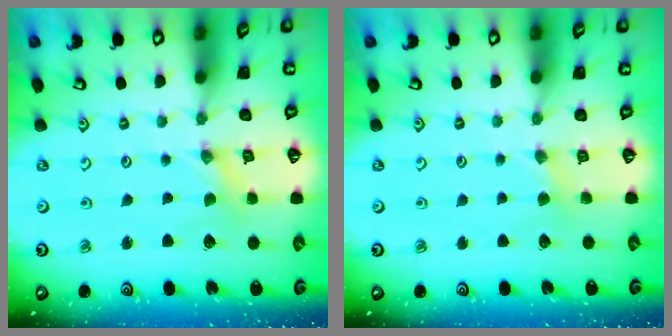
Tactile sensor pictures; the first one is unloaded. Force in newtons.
{"total": 1.9, "press": 1.9, "slide": 0.4}